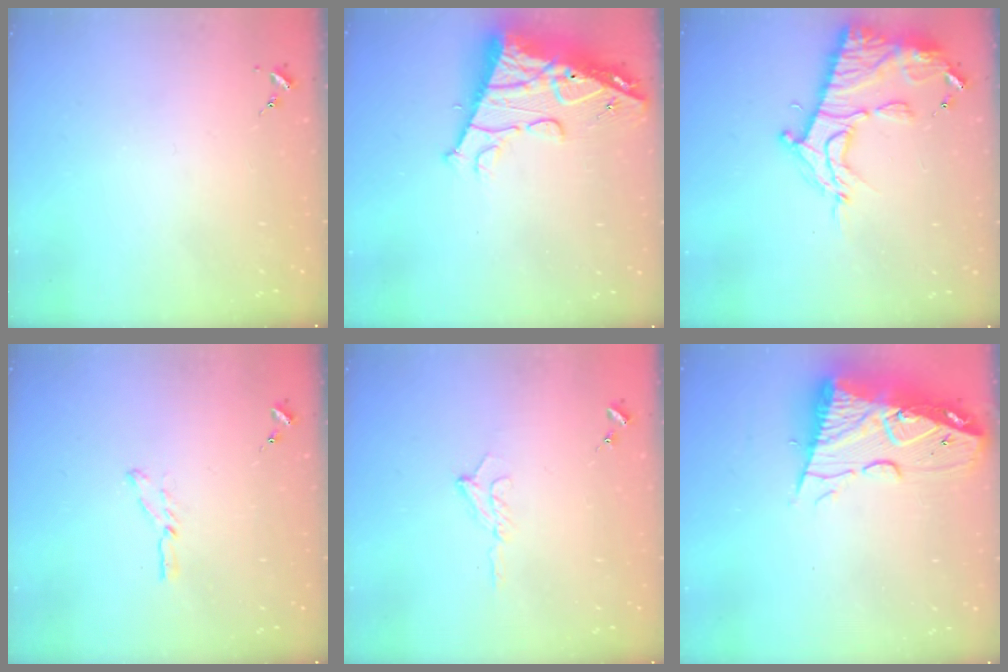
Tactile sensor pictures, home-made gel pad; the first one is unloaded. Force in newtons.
{"total": 18.3, "press": 18.2, "slide": 1.5}
{"total": 16.2, "press": 16.1, "slide": 1.4}
{"total": 3.7, "press": 3.7, "slide": 0.4}
{"total": 6.5, "press": 6.5, "slide": 0.8}
{"total": 15.5, "press": 15.4, "slide": 1.4}